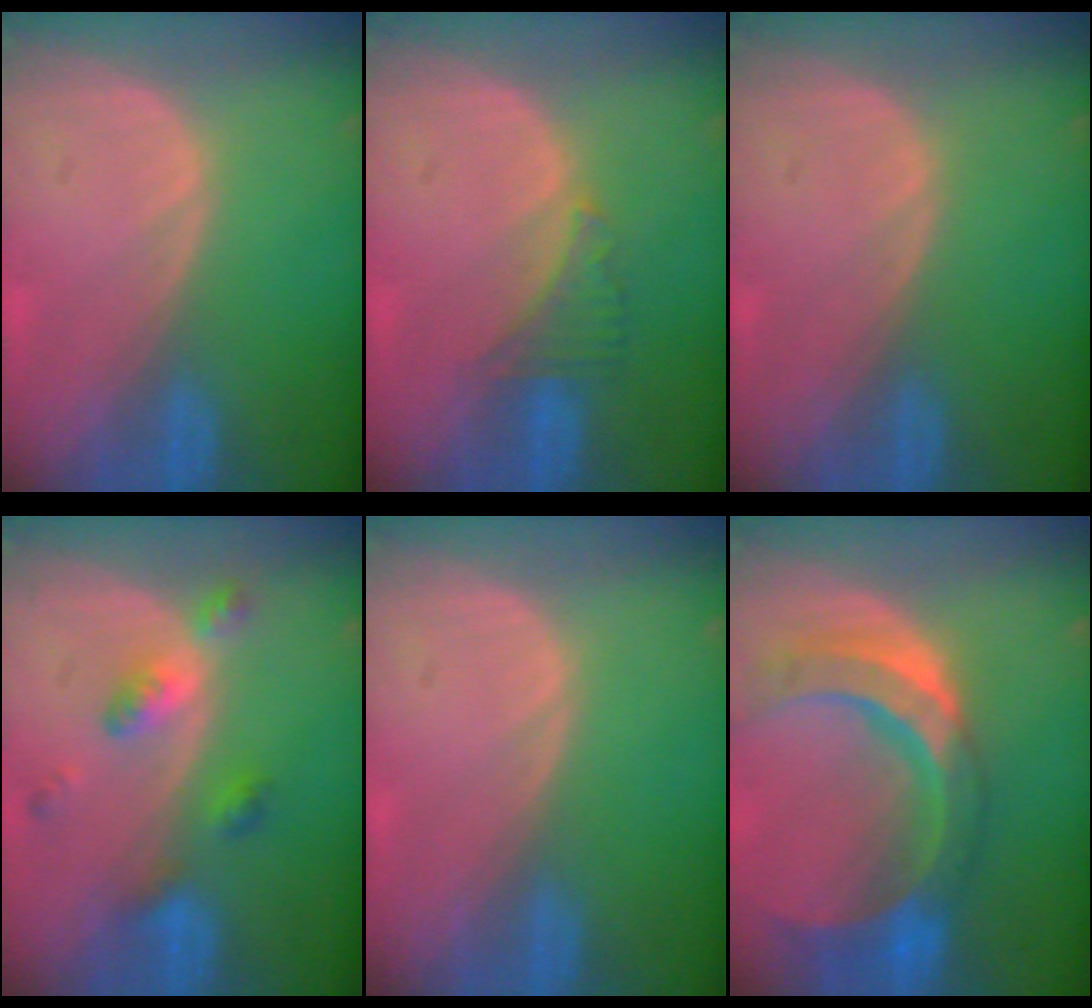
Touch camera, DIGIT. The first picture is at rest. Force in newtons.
{"total": 2.9, "press": 2.9, "slide": 0.6}
{"total": 0.0}
{"total": 5.6, "press": 4.8, "slide": 2.8}
{"total": 0.0}
{"total": 11.5, "press": 9.8, "slide": 5.9}